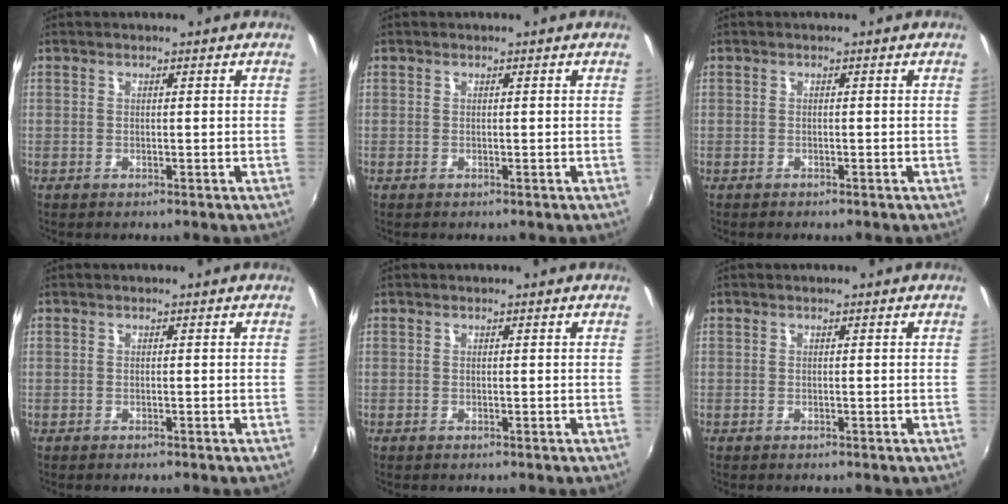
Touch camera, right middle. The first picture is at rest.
{"total": 0.0}
{"total": 0.5, "force": [-0.5, 0.3, 0.0], "torque": [-0.003, -0.001, -0.009]}
{"total": 0.0}
{"total": 0.0}
{"total": 0.0}